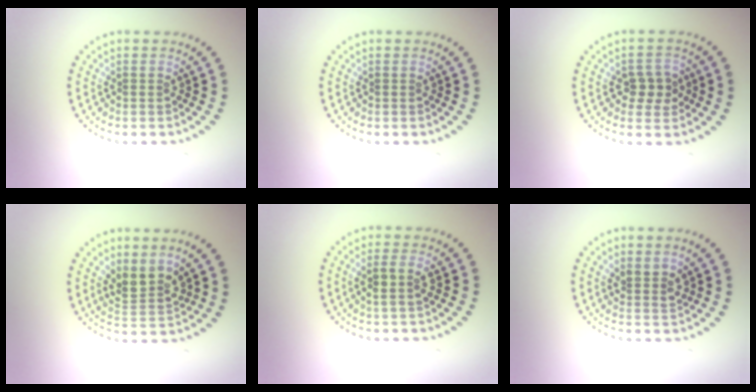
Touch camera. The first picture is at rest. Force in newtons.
{"total": 0.0}
{"total": 2.3, "press": 2.3, "slide": 0.5}
{"total": 2.9, "press": 2.4, "slide": 1.6}
{"total": 1.9, "press": 1.6, "slide": 1.0}
{"total": 1.7, "press": 1.3, "slide": 1.2}